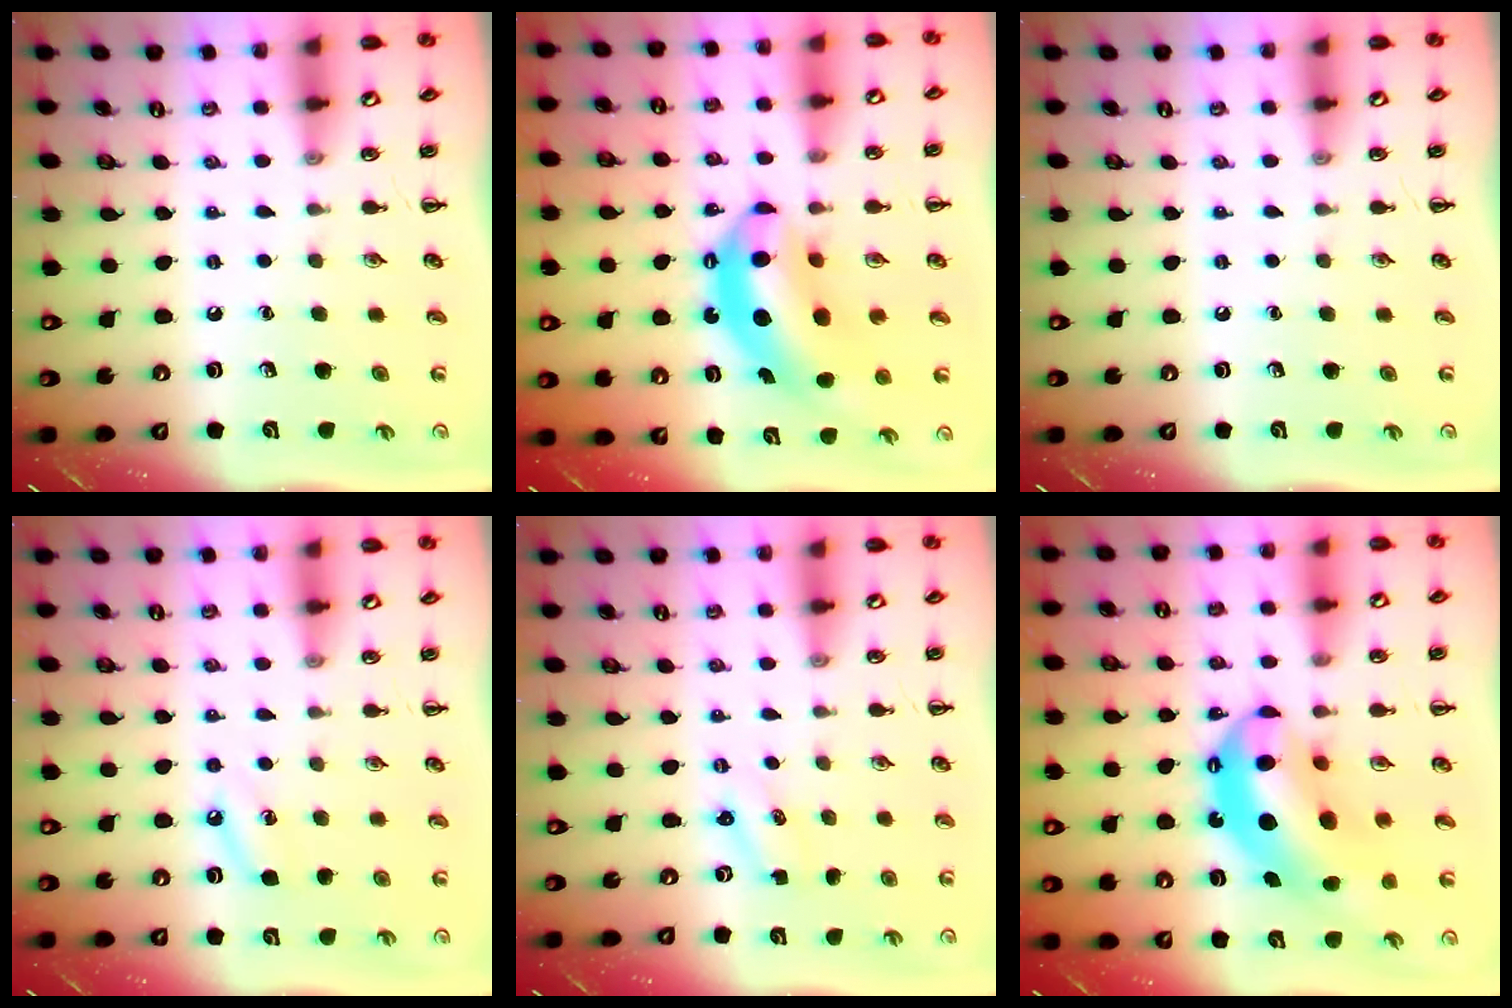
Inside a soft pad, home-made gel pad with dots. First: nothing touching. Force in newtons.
{"total": 11.8, "press": 11.3, "slide": 3.3}
{"total": 0.0}
{"total": 4.3, "press": 4.0, "slide": 1.6}
{"total": 1.2, "press": 1.2, "slide": 0.4}
{"total": 15.4, "press": 14.8, "slide": 4.2}